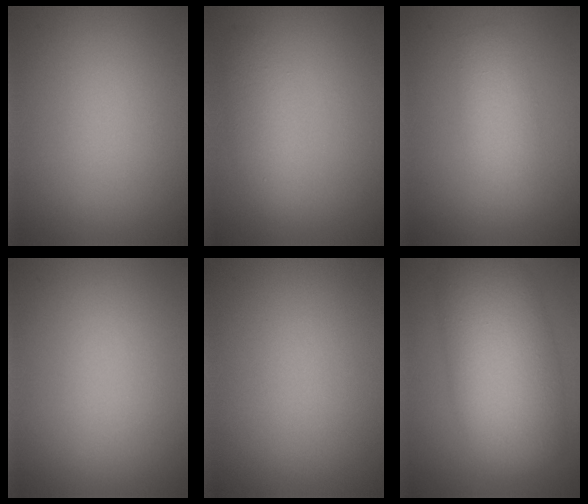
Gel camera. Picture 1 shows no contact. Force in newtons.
{"total": 2.6, "press": 2.6, "slide": 0.1}
{"total": 2.7, "press": 2.7, "slide": 0.2}
{"total": 0.0}
{"total": 0.0}
{"total": 9.9, "press": 9.9, "slide": 0.6}